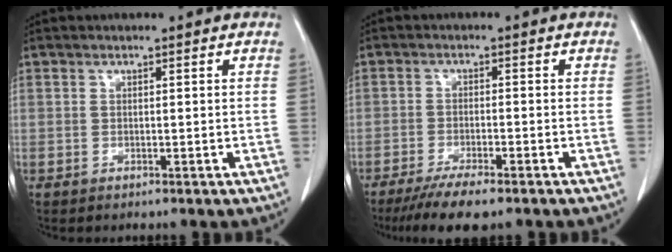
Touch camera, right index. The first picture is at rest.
{"total": 7.2, "force": [-5.6, 0.7, 4.4], "torque": [-0.071, -0.017, -0.091]}